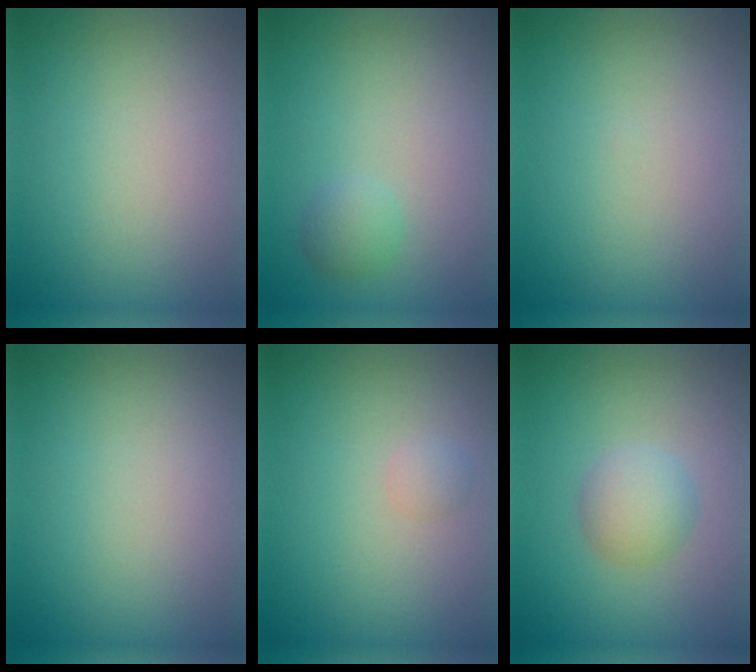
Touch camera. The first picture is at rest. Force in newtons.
{"total": 1.4, "press": 1.4, "slide": 0.1}
{"total": 0.0}
{"total": 0.0}
{"total": 0.8, "press": 0.8, "slide": 0.0}
{"total": 2.7, "press": 2.7, "slide": 0.1}